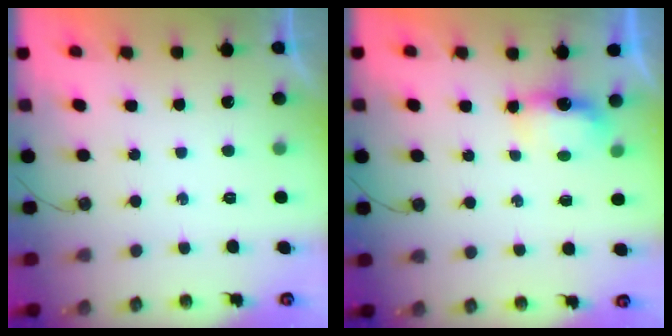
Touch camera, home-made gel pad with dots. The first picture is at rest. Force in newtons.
{"total": 4.4, "press": 4.3, "slide": 0.6}